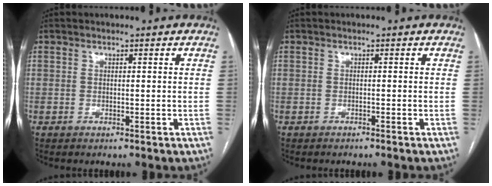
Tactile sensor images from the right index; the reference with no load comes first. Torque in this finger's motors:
{"motor_torque": [-0.06, -0.01, -0.02, -0.01]}